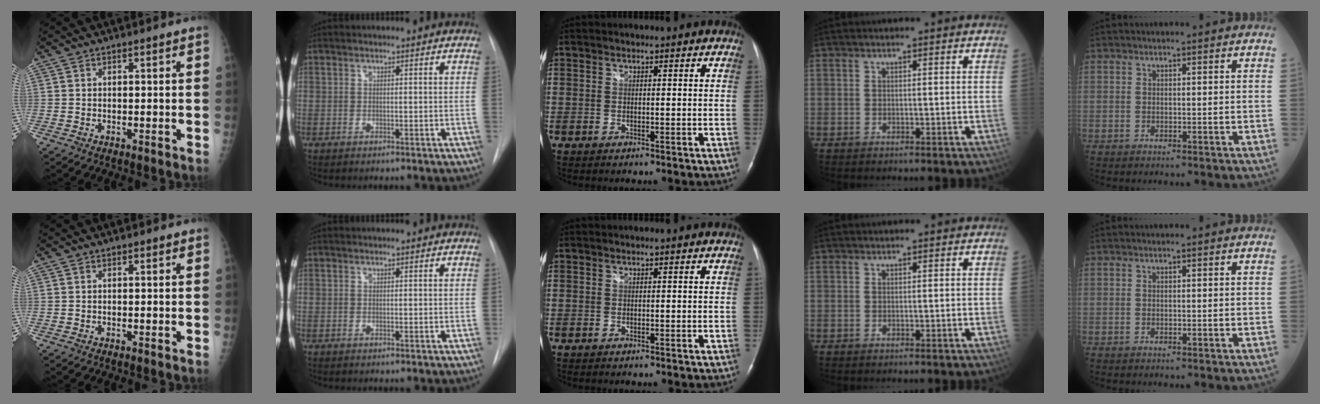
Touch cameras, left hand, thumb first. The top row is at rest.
{}